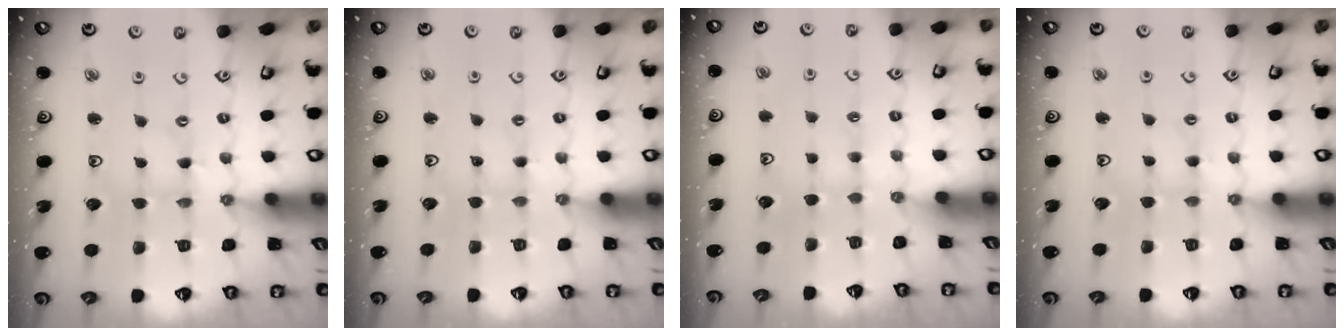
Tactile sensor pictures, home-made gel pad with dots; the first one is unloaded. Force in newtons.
{"total": 1.4, "press": 1.4, "slide": 0.3}
{"total": 2.3, "press": 2.2, "slide": 0.5}
{"total": 2.7, "press": 2.6, "slide": 0.4}